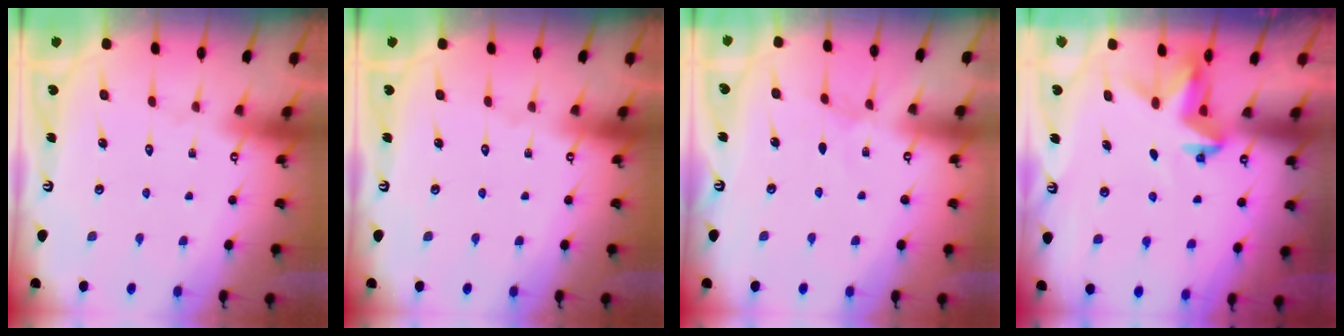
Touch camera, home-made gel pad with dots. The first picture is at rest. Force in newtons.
{"total": 0.0}
{"total": 2.1, "press": 2.1, "slide": 0.3}
{"total": 3.3, "press": 3.3, "slide": 0.2}